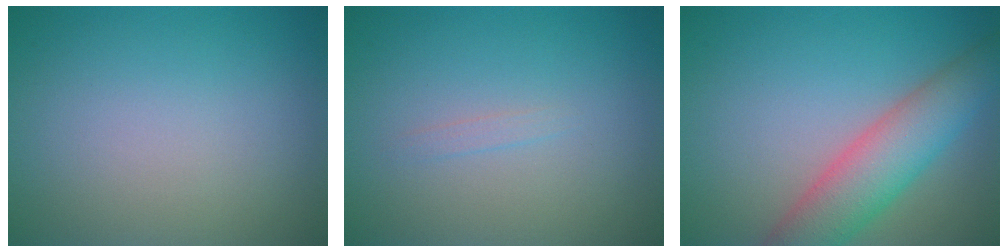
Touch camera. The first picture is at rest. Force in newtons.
{"total": 0.6, "press": 0.6, "slide": 0.1}
{"total": 6.4, "press": 6.3, "slide": 0.5}